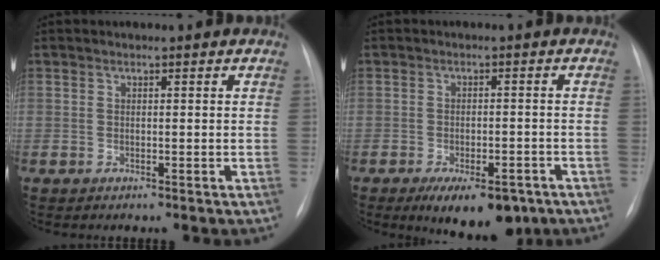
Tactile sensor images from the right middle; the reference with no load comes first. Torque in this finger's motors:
{"motor_torque": [1.08, -0.99, 0.17, 0.07]}